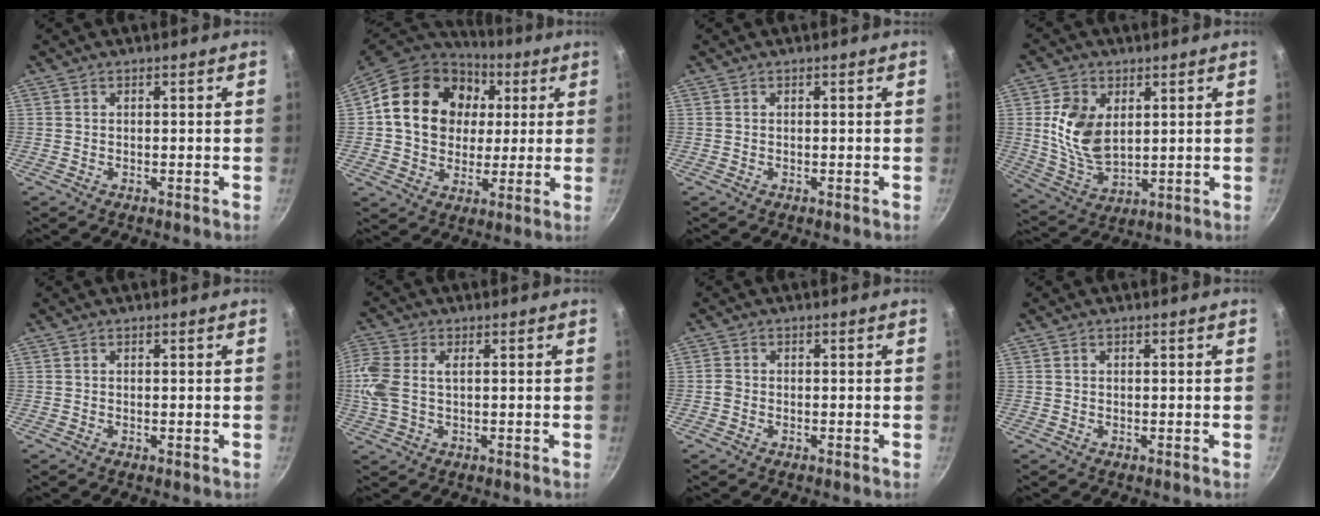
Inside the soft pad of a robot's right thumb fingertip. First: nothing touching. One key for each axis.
{"total": 20.8, "fx": 4.1, "fy": 16.7, "fz": 11.8, "tx": -0.189, "ty": 0.020, "tz": 0.064}
{"total": 0.0}
{"total": 12.0, "fx": 2.5, "fy": 7.8, "fz": 8.9, "tx": -0.158, "ty": -0.023, "tz": 0.057}
{"total": 0.0}
{"total": 7.8, "fx": 1.0, "fy": 4.6, "fz": 6.3, "tx": -0.144, "ty": 0.010, "tz": 0.015}
{"total": 1.2, "fx": -0.5, "fy": 1.0, "fz": 0.5, "tx": -0.008, "ty": 0.003, "tz": -0.013}
{"total": 0.6, "fx": 0.2, "fy": 0.5, "fz": 0.3, "tx": -0.004, "ty": 0.003, "tz": 0.004}